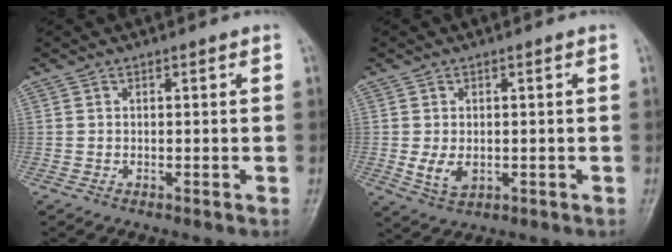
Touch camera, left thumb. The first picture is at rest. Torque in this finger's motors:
{"motor_torque": [-0.03, 0.07, 0.05, -0.02, 0.00]}